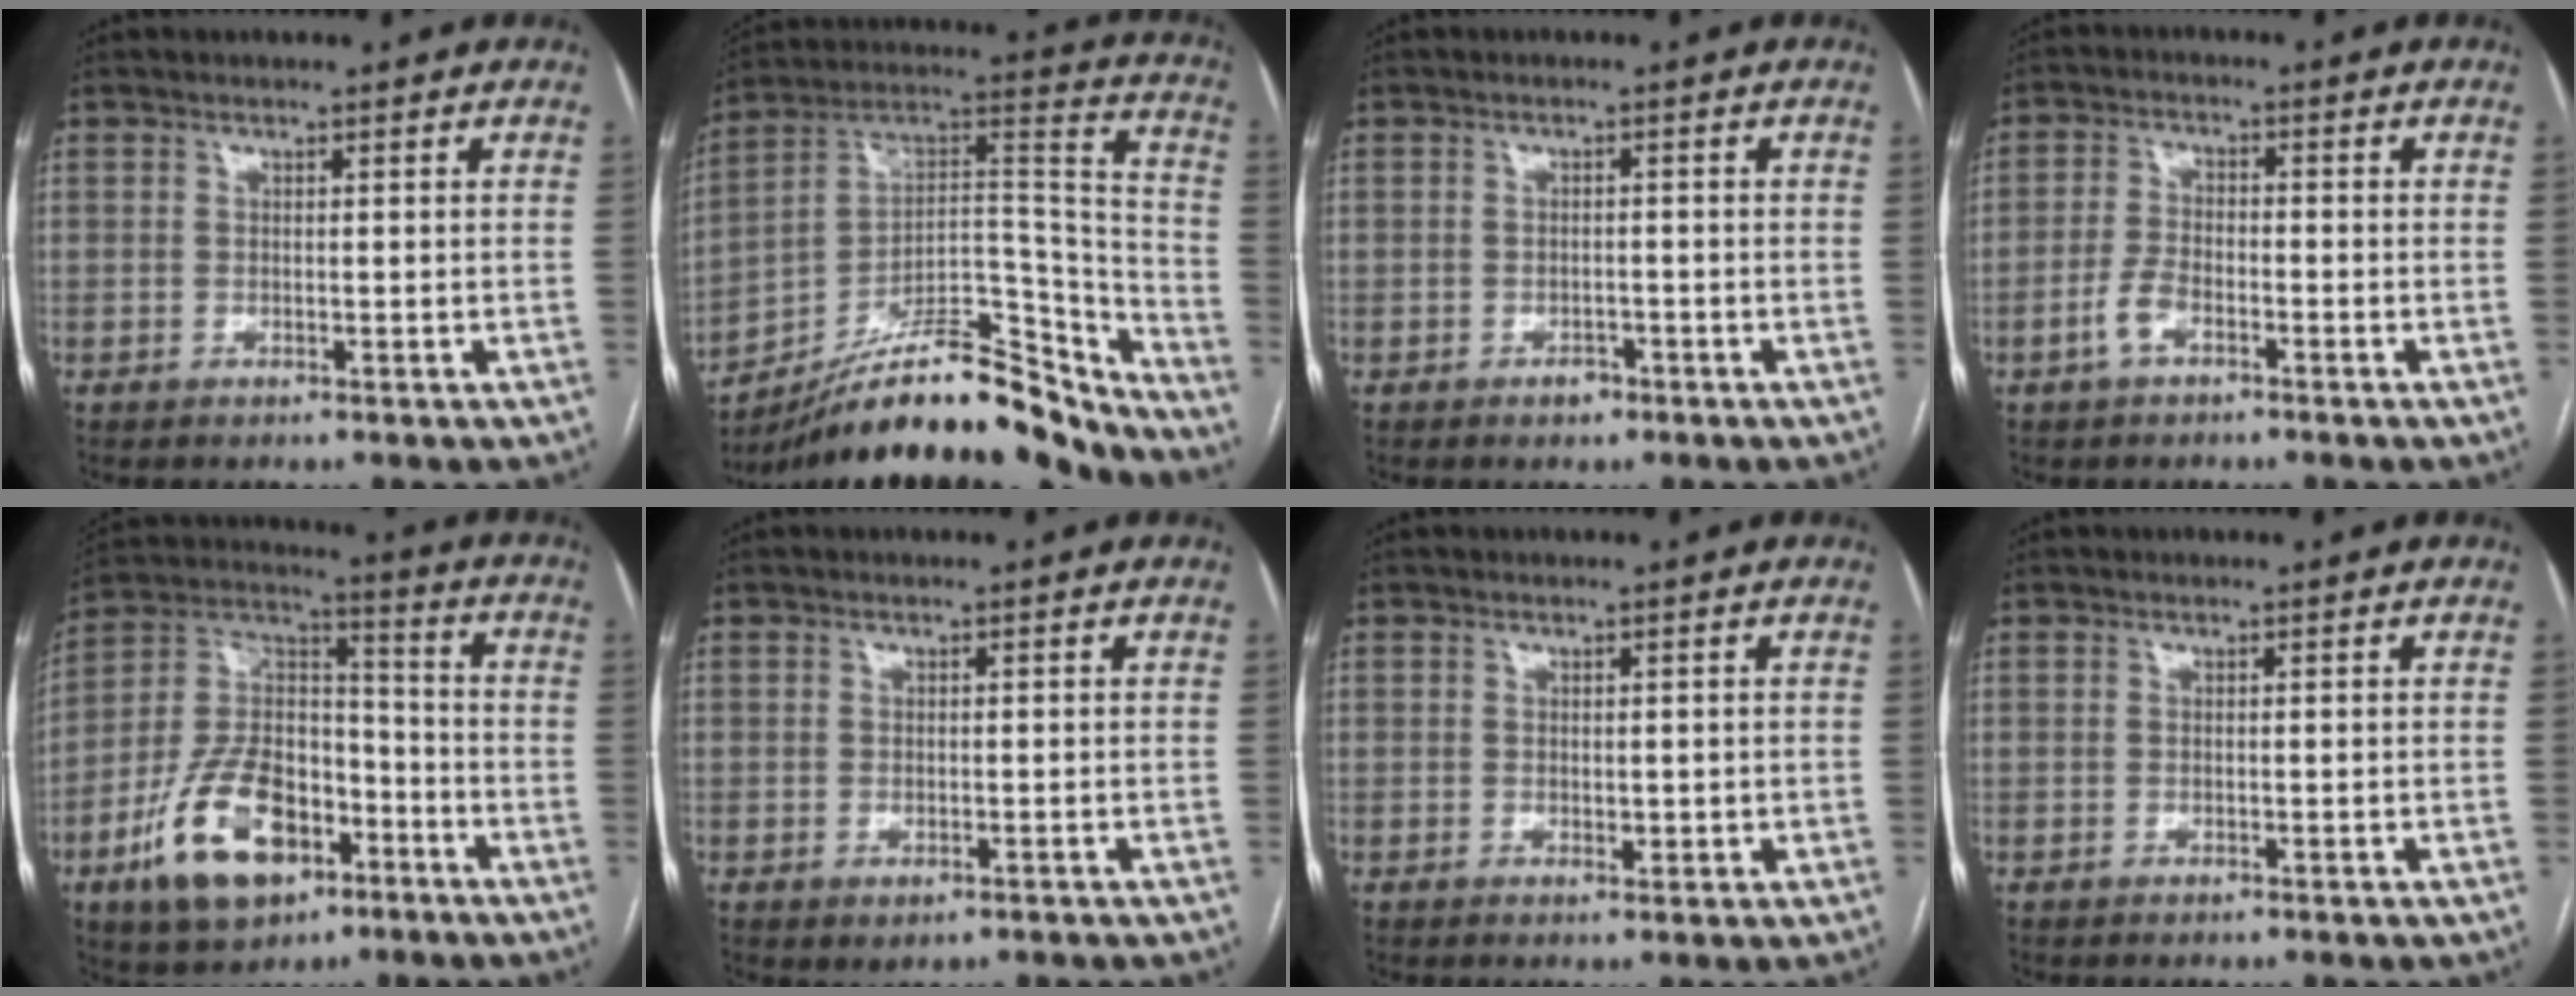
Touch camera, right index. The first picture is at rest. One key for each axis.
{"total": 24.1, "fx": -20.5, "fy": 5.1, "fz": 11.7, "tx": -0.166, "ty": 0.052, "tz": -0.327}
{"total": 1.8, "fx": -1.2, "fy": 1.3, "fz": 0.7, "tx": -0.009, "ty": 0.005, "tz": -0.011}
{"total": 4.0, "fx": -2.2, "fy": 1.7, "fz": 2.8, "tx": -0.064, "ty": 0.007, "tz": -0.042}
{"total": 16.9, "fx": -8.0, "fy": 9.1, "fz": 11.8, "tx": -0.239, "ty": 0.015, "tz": -0.135}
{"total": 1.8, "fx": -0.7, "fy": 1.1, "fz": 1.2, "tx": -0.019, "ty": -0.002, "tz": 0.001}
{"total": 1.4, "fx": -0.1, "fy": 0.8, "fz": 1.1, "tx": -0.013, "ty": -0.003, "tz": 0.002}
{"total": 0.0}